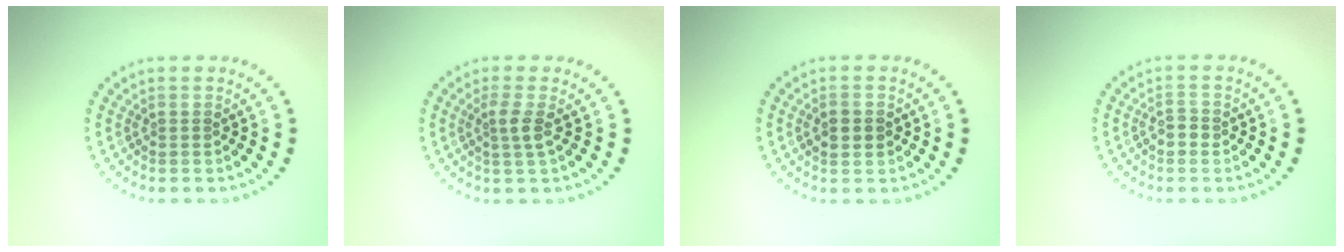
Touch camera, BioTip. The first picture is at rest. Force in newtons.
{"total": 1.8, "press": 1.4, "slide": 1.2}
{"total": 2.4, "press": 2.3, "slide": 0.1}
{"total": 1.2, "press": 1.2, "slide": 0.2}